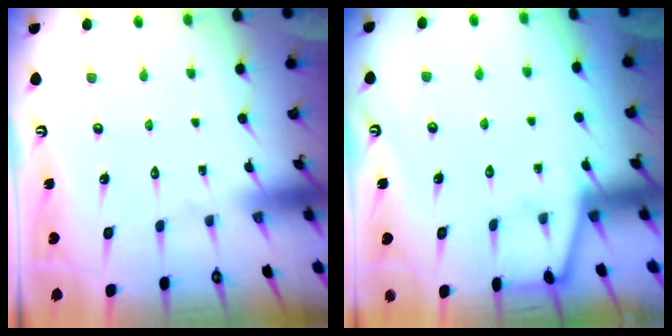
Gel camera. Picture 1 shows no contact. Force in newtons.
{"total": 2.6, "press": 2.6, "slide": 0.4}